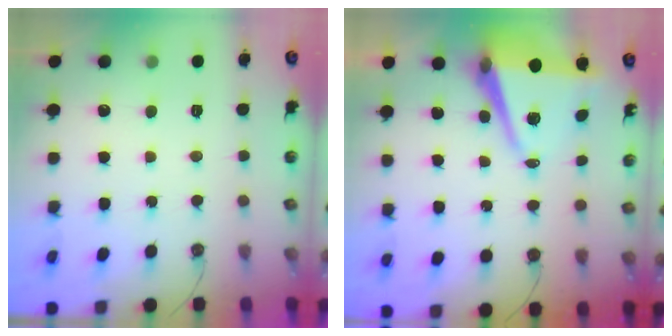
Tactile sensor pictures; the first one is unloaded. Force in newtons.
{"total": 8.5, "press": 7.4, "slide": 4.2}